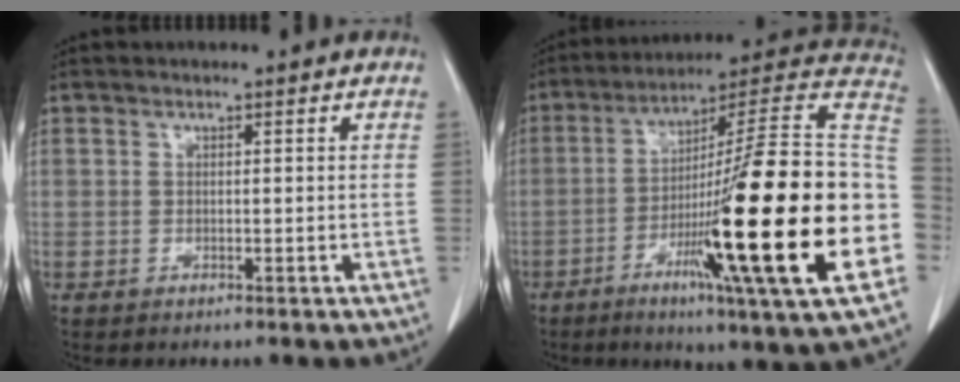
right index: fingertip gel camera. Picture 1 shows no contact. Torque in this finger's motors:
{"motor_torque": [2.06, -0.08, 1.05, 0.21]}